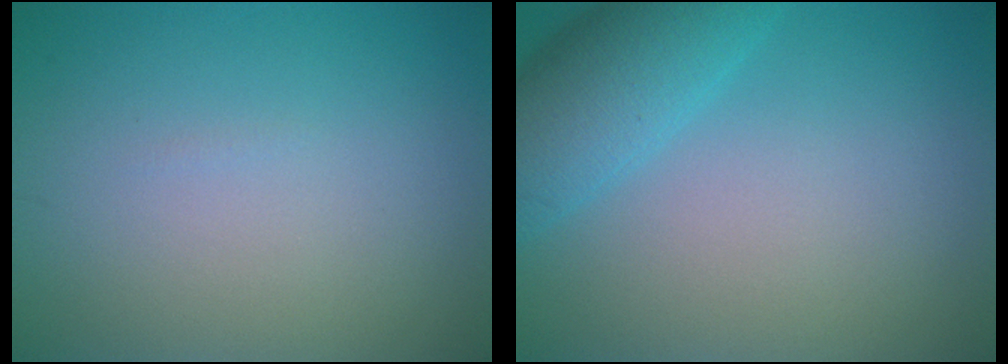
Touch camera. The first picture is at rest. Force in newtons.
{"total": 5.1, "press": 5.1, "slide": 0.2}